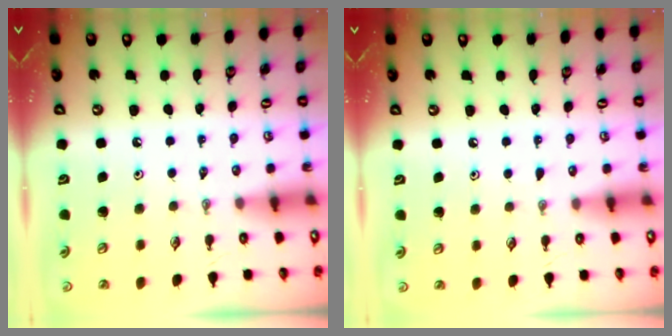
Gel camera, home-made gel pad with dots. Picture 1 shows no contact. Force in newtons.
{"total": 2.8, "press": 2.8, "slide": 0.3}